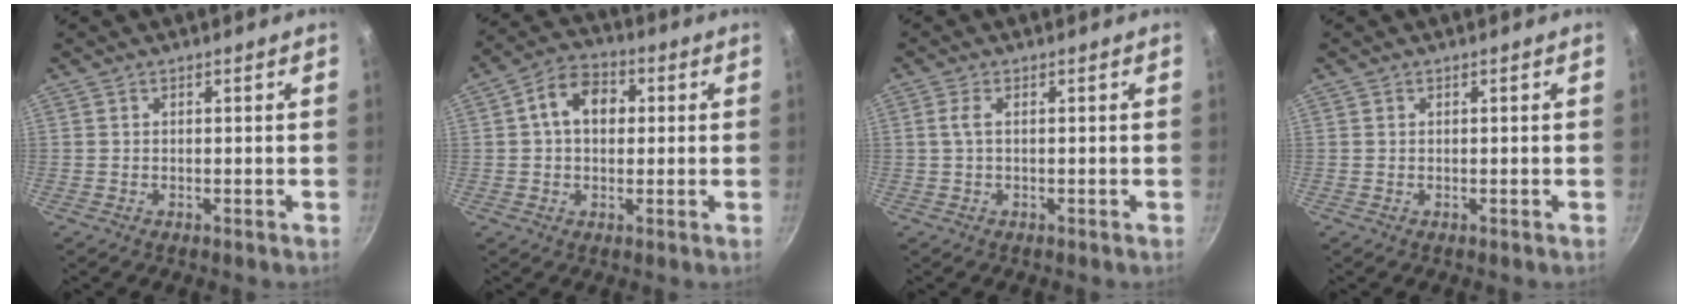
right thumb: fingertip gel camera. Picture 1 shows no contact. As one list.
[{"total": 9.2, "force": [1.5, 6.7, 6.2], "torque": [-0.074, 0.021, 0.009]}, {"total": 1.9, "force": [0.1, 0.6, 1.8], "torque": [-0.045, 0.005, 0.003]}, {"total": 0.0}]